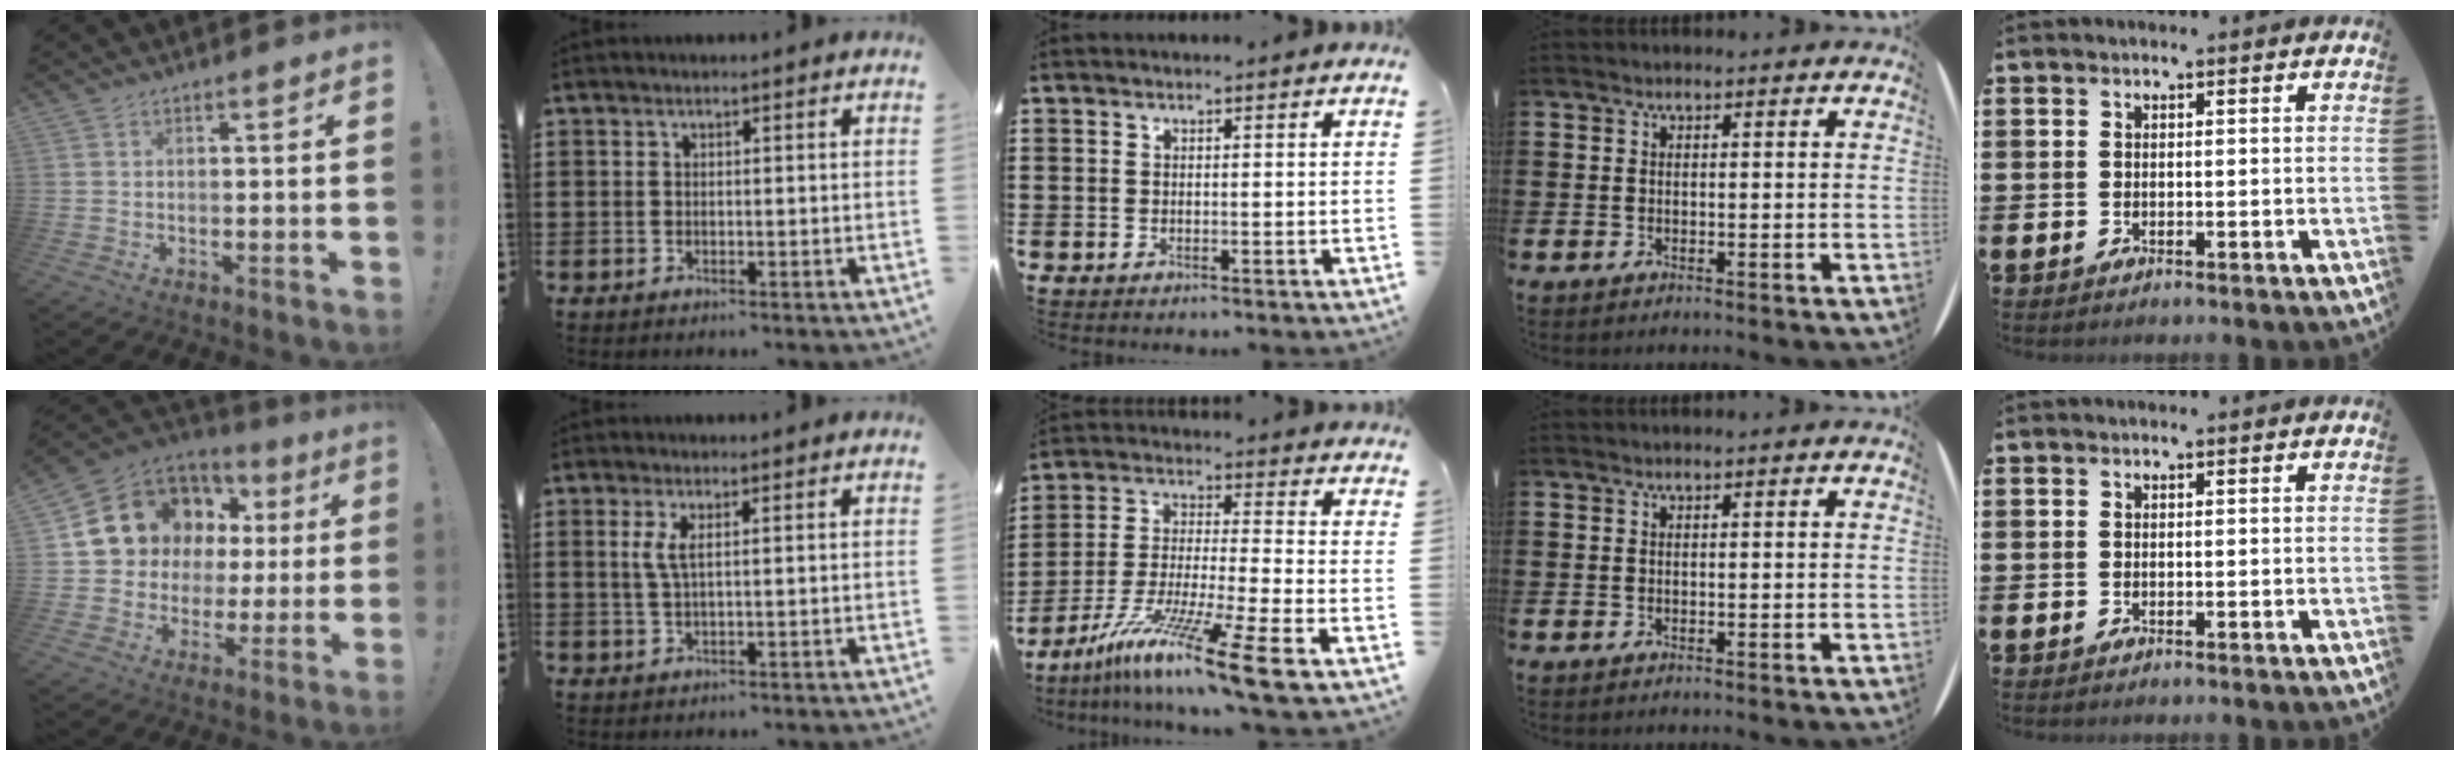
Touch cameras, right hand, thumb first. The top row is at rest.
{"thumb": {"total": 14.2, "force": [7.2, 11.3, 4.6], "torque": [-0.075, -0.050, 0.161]}, "index": {"total": 2.6, "force": [0.7, 0.4, 2.4], "torque": [-0.050, 0.002, 0.012]}, "middle": {"total": 13.0, "force": [-9.4, -0.5, 9.0], "torque": [-0.175, 0.005, -0.182]}}